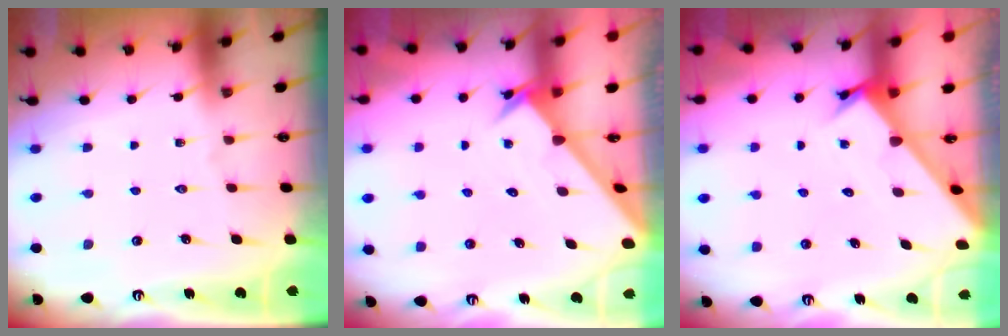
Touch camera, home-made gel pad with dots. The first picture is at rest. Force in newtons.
{"total": 2.5, "press": 2.5, "slide": 0.2}
{"total": 2.3, "press": 2.3, "slide": 0.1}